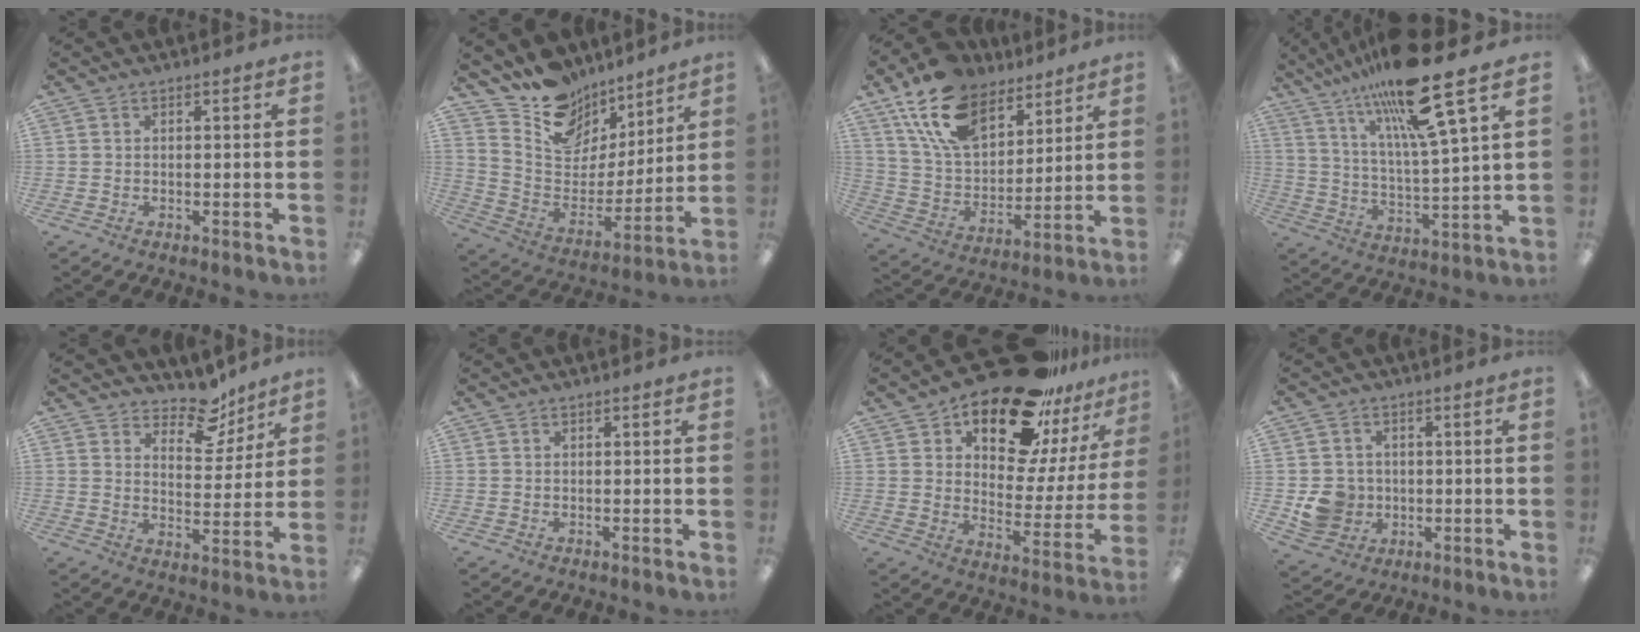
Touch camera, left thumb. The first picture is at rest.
{"total": 13.6, "force": [10.5, 8.2, 2.5], "torque": [-0.068, -0.088, 0.198]}
{"total": 17.8, "force": [11.9, 9.9, 8.8], "torque": [-0.175, -0.049, 0.223]}
{"total": 20.7, "force": [15.0, 2.3, 14.0], "torque": [-0.254, -0.078, 0.237]}
{"total": 10.4, "force": [8.3, 5.0, 3.8], "torque": [-0.049, -0.058, 0.148]}
{"total": 0.0}
{"total": 21.1, "force": [15.8, 9.4, 10.5], "torque": [-0.157, -0.107, 0.269]}
{"total": 7.5, "force": [-0.8, 7.2, 2.1], "torque": [-0.054, 0.011, -0.007]}